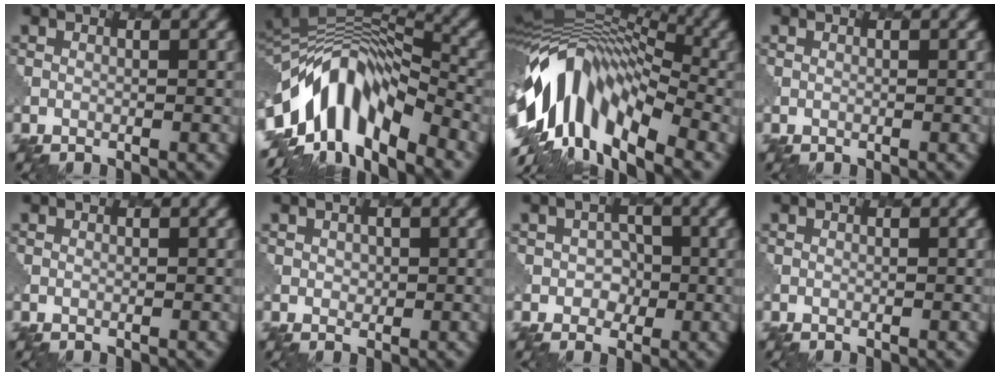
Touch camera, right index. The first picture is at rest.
{"total": 12.3, "force": [-4.8, 6.2, 9.5], "torque": [-0.161, 0.021, -0.091]}
{"total": 13.6, "force": [-3.5, 7.3, 11.0], "torque": [-0.197, 0.032, -0.076]}
{"total": 0.0}
{"total": 0.0}
{"total": 1.0, "force": [0.3, 0.8, 0.4], "torque": [-0.004, -0.006, 0.006]}
{"total": 1.8, "force": [0.0, 1.7, 0.6], "torque": [0.006, 0.001, -0.006]}
{"total": 0.0}